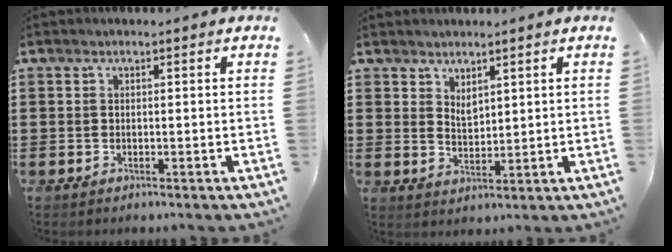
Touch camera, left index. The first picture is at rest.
{"total": 2.7, "force": [2.3, 1.0, 0.8], "torque": [-0.012, -0.004, 0.042]}